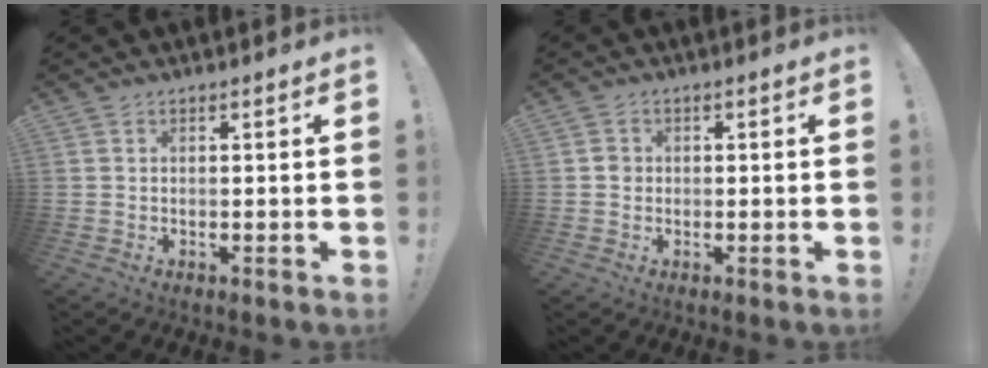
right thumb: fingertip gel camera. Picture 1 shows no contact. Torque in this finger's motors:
{"motor_torque": [0.45, 0.61, -0.29, -0.11, 0.00]}